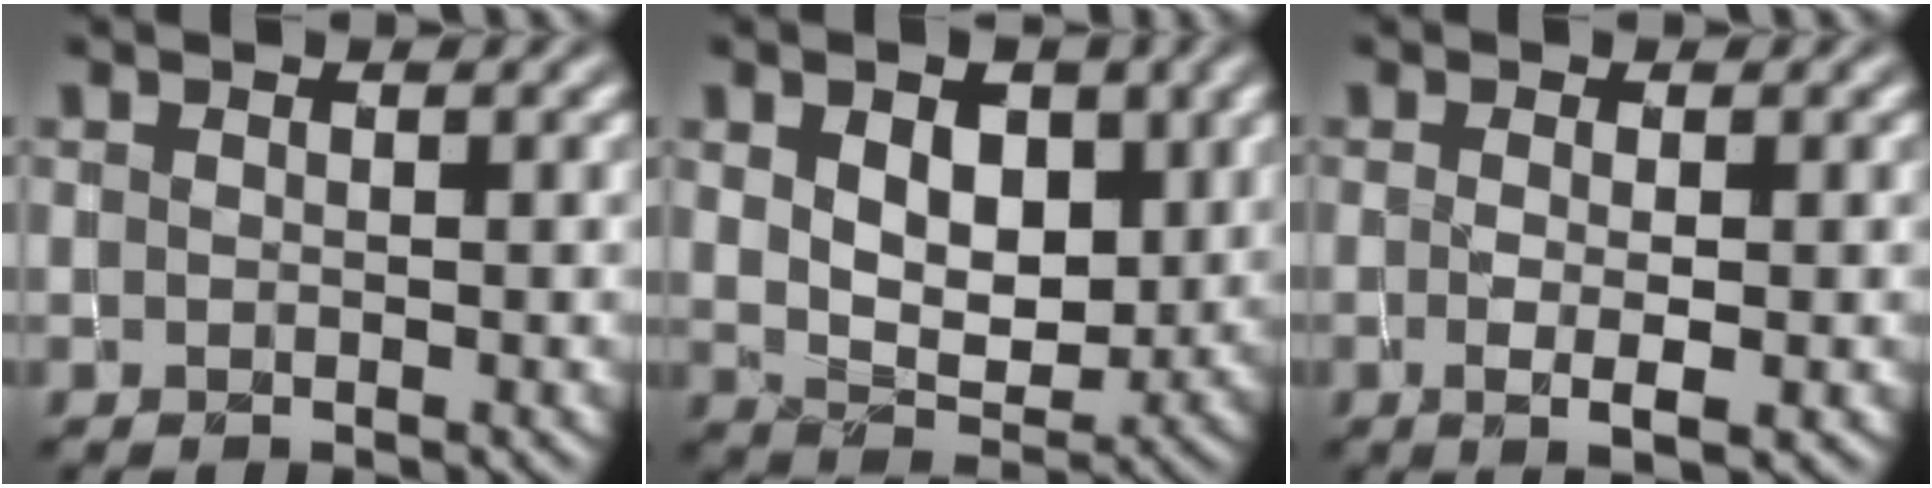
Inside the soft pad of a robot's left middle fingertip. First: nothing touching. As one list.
[{"total": 5.2, "force": [1.7, 3.4, 3.6], "torque": [-0.060, -0.004, 0.026]}, {"total": 2.2, "force": [-0.3, 0.5, 2.2], "torque": [-0.038, -0.004, -0.002]}]